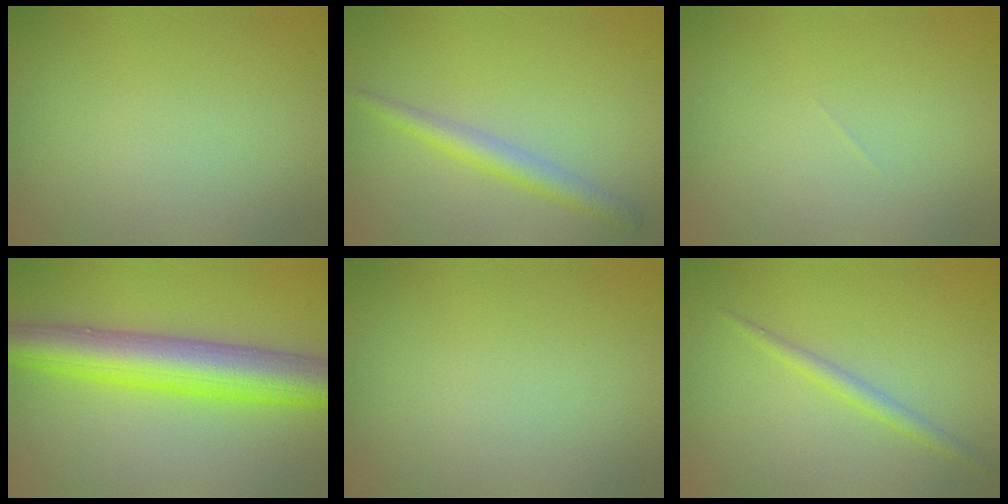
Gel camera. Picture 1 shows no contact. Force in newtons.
{"total": 2.2, "press": 2.2, "slide": 0.1}
{"total": 0.0}
{"total": 7.7, "press": 7.7, "slide": 0.0}
{"total": 0.0}
{"total": 1.4, "press": 1.4, "slide": 0.1}